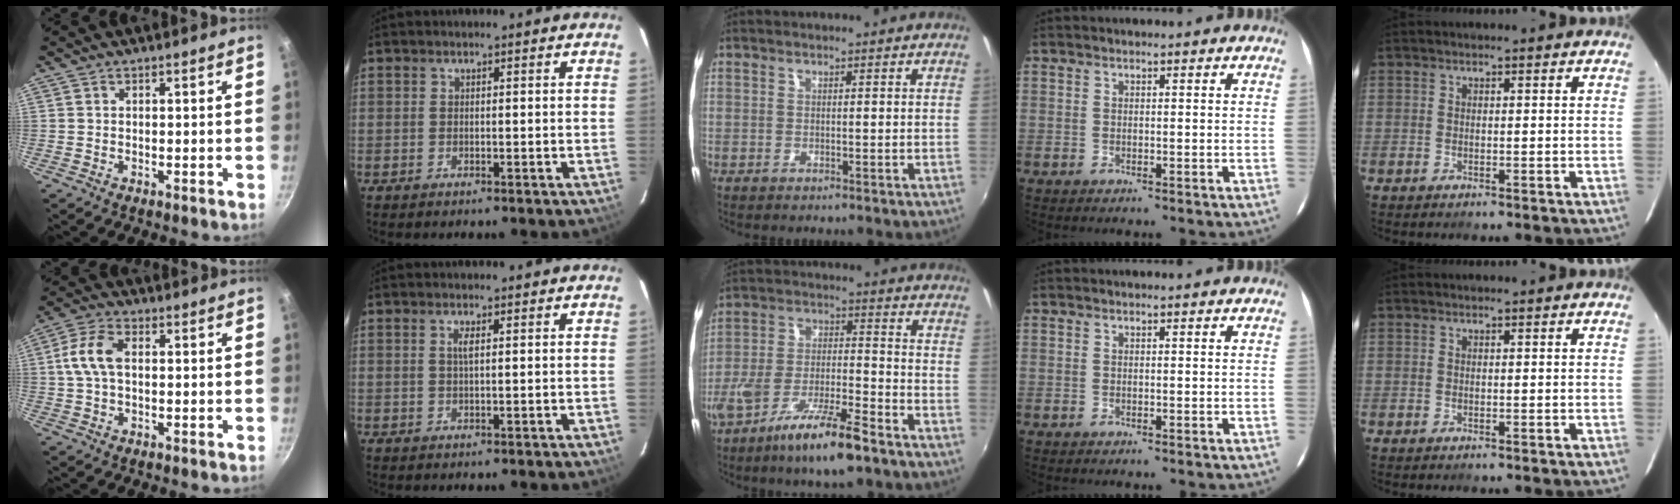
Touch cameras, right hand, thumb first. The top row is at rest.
{"thumb": {"total": 7.8, "force": [0.8, 4.5, 6.3], "torque": [-0.131, 0.019, 0.007]}, "index": {"total": 1.2, "force": [0.3, 0.0, 1.2], "torque": [-0.024, 0.000, 0.006]}, "middle": {"total": 13.3, "force": [-8.6, 2.8, 9.8], "torque": [-0.192, -0.020, -0.154]}}